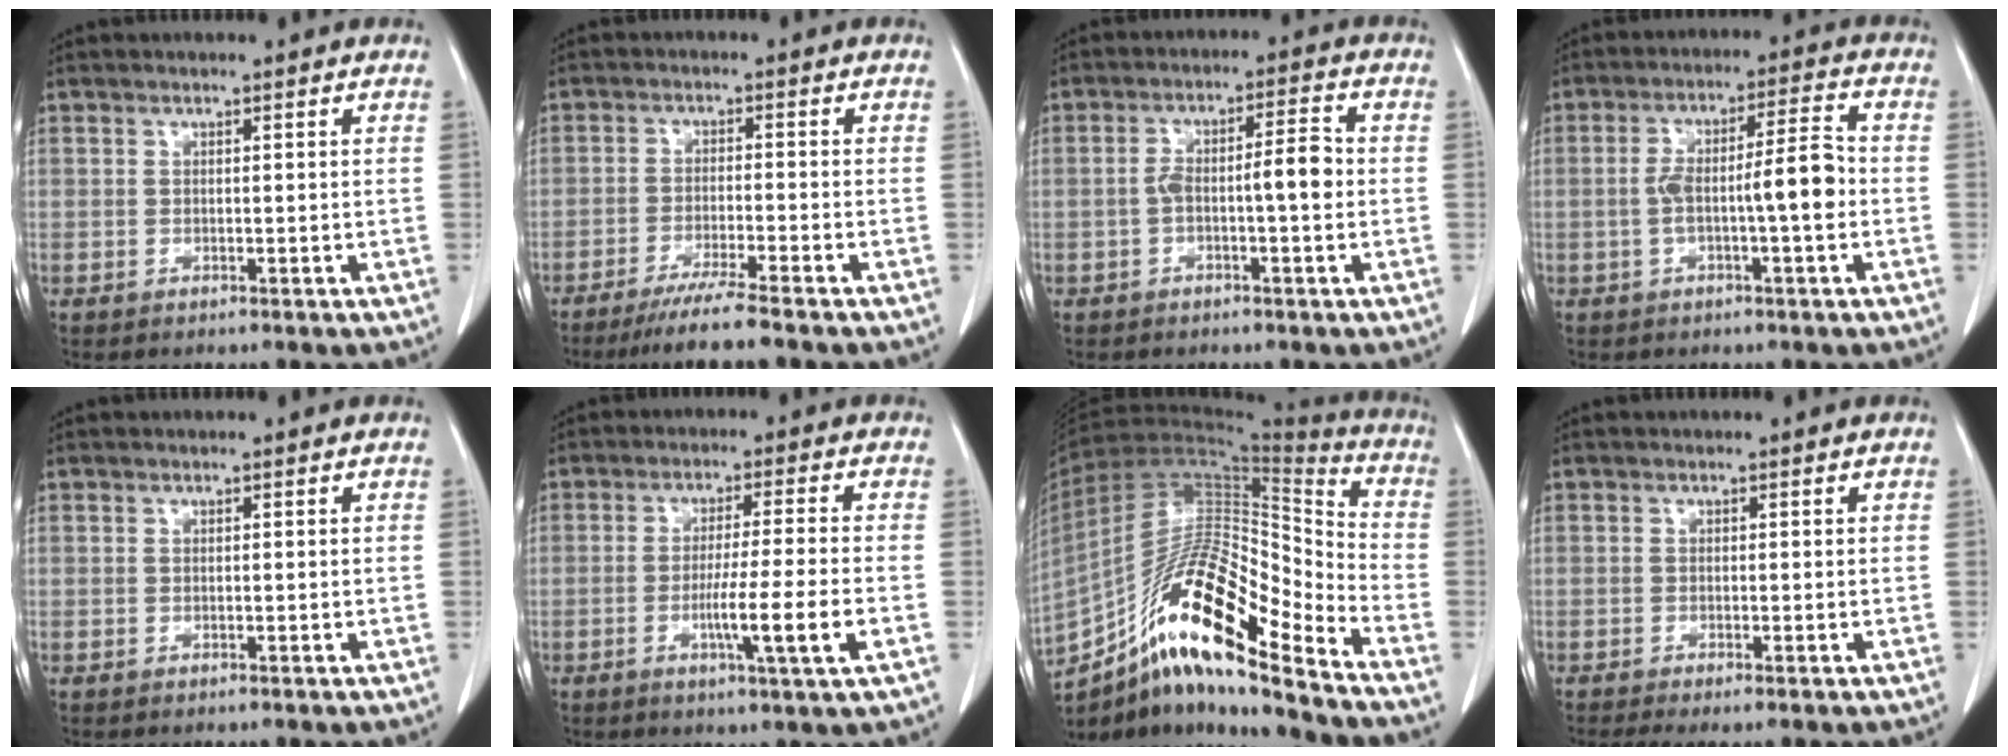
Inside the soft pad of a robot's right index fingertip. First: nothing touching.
{"total": 6.5, "force": [-5.3, -1.0, 3.6], "torque": [-0.056, -0.019, -0.091]}
{"total": 6.0, "force": [-1.0, 1.1, 5.8], "torque": [-0.099, 0.025, -0.016]}
{"total": 8.1, "force": [-1.5, 0.8, 7.9], "torque": [-0.138, 0.022, -0.026]}
{"total": 0.0}
{"total": 8.6, "force": [-2.5, -1.0, 8.1], "torque": [-0.136, -0.018, -0.045]}
{"total": 20.6, "force": [-13.1, 3.4, 15.6], "torque": [-0.288, 0.007, -0.230]}
{"total": 2.2, "force": [-1.4, 0.3, 1.6], "torque": [-0.030, -0.006, -0.027]}